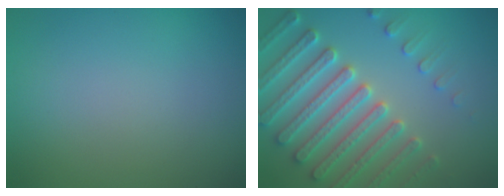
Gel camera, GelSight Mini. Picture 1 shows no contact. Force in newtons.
{"total": 6.7, "press": 6.5, "slide": 1.6}